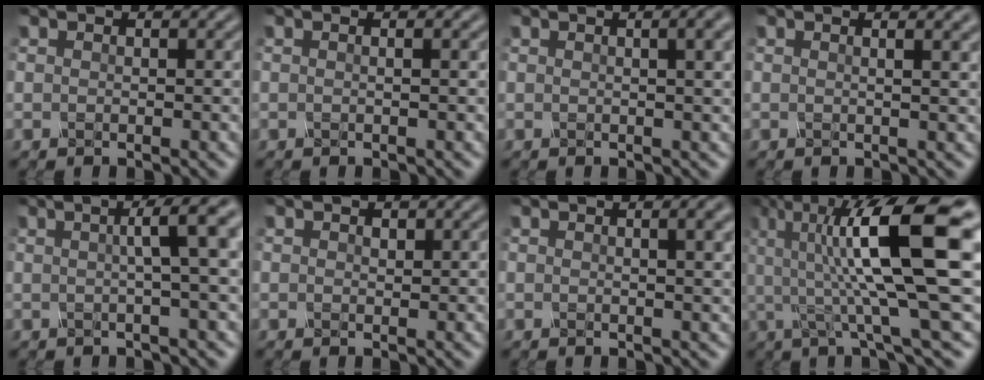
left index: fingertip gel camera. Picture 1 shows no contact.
{"total": 1.4, "force": [0.4, 0.7, 1.2], "torque": [-0.007, -0.001, -0.015]}
{"total": 5.7, "force": [2.4, 2.6, 4.5], "torque": [-0.035, 0.029, 0.008]}
{"total": 5.0, "force": [2.6, 2.2, 3.7], "torque": [-0.016, 0.039, -0.006]}
{"total": 6.0, "force": [1.1, 1.5, 5.7], "torque": [-0.057, 0.017, 0.008]}
{"total": 0.7, "force": [0.3, 0.5, 0.4], "torque": [-0.010, -0.003, 0.005]}
{"total": 4.6, "force": [2.0, 1.9, 3.6], "torque": [-0.030, 0.019, 0.009]}
{"total": 12.9, "force": [2.0, 3.0, 12.4], "torque": [-0.209, 0.006, 0.028]}